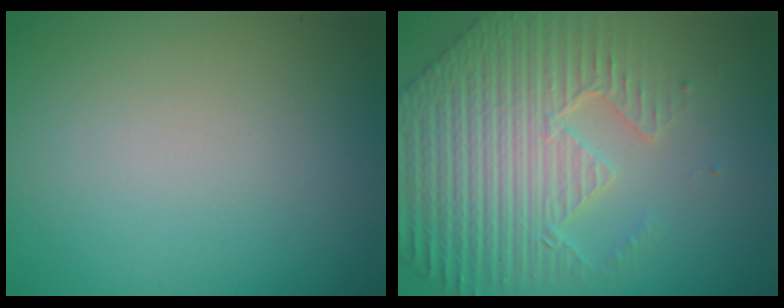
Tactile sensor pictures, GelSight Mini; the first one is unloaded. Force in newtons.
{"total": 8.2, "press": 5.9, "slide": 5.6}